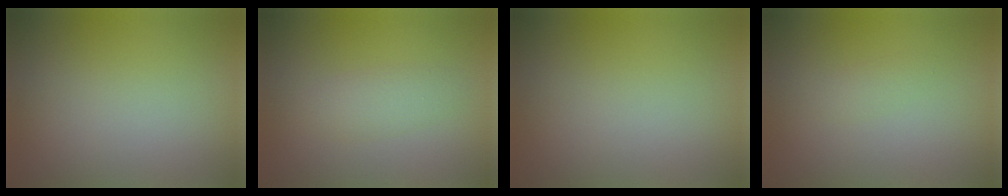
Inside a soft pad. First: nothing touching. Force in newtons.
{"total": 1.8, "press": 1.8, "slide": 0.1}
{"total": 0.0}
{"total": 0.7, "press": 0.7, "slide": 0.0}